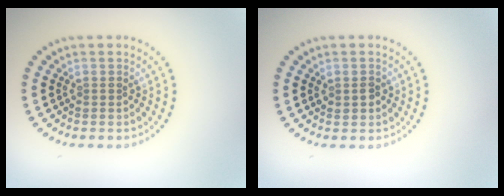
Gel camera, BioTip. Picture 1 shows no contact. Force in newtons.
{"total": 1.3, "press": 1.3, "slide": 0.2}